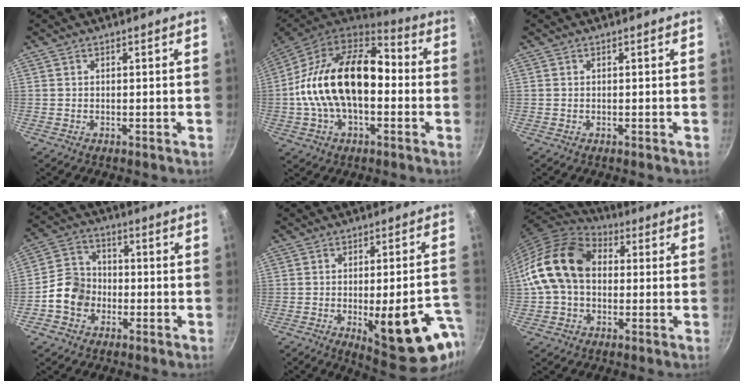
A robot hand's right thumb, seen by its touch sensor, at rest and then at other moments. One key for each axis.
{"total": 22.8, "fx": -1.0, "fy": 13.8, "fz": 18.1, "tx": -0.299, "ty": 0.048, "tz": -0.030}
{"total": 0.0}
{"total": 8.9, "fx": -2.7, "fy": 7.4, "fz": 4.2, "tx": -0.050, "ty": 0.029, "tz": -0.065}
{"total": 19.3, "fx": -6.5, "fy": 6.5, "fz": 17.0, "tx": -0.179, "ty": 0.010, "tz": -0.075}
{"total": 16.5, "fx": 1.1, "fy": 12.1, "fz": 11.2, "tx": -0.188, "ty": 0.034, "tz": 0.006}